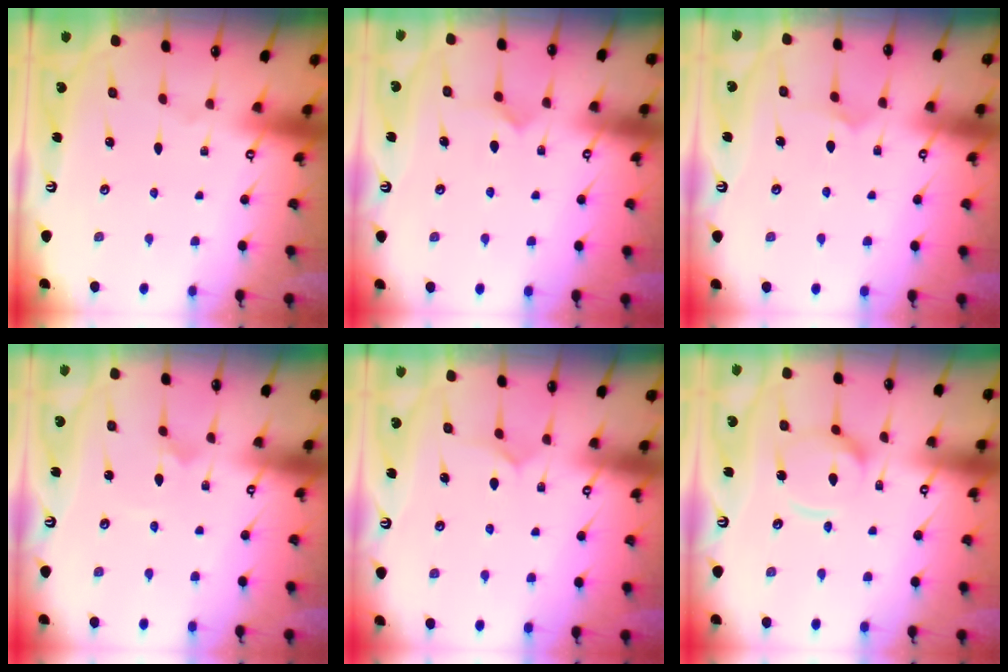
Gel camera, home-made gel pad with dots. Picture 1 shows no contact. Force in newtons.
{"total": 6.5, "press": 6.5, "slide": 0.2}
{"total": 4.7, "press": 4.7, "slide": 0.1}
{"total": 1.3, "press": 1.3, "slide": 0.1}
{"total": 4.1, "press": 4.1, "slide": 0.4}
{"total": 11.5, "press": 11.4, "slide": 1.1}